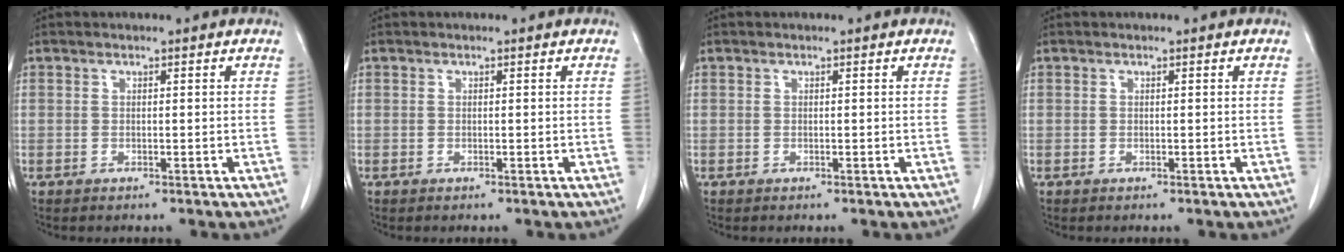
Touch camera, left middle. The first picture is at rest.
{"total": 0.0}
{"total": 0.0}
{"total": 0.0}